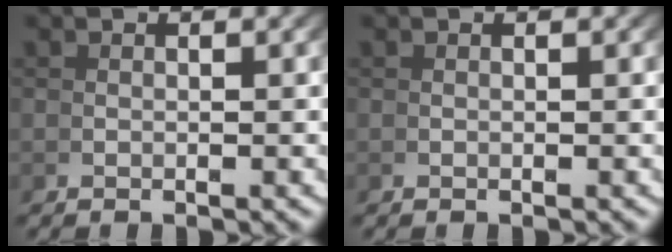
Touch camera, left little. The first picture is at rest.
{"total": 0.0}